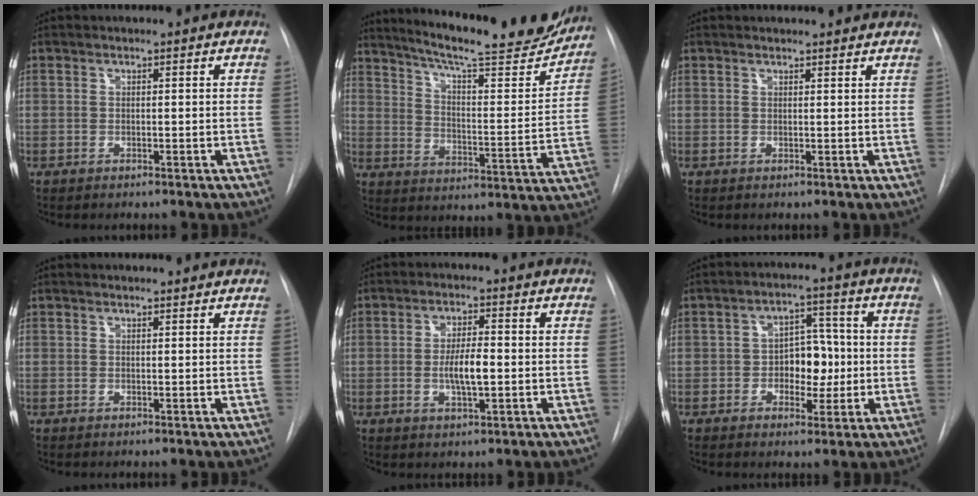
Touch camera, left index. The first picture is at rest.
{"total": 22.4, "force": [20.0, 2.5, 9.9], "torque": [-0.152, -0.052, 0.265]}
{"total": 3.3, "force": [3.2, 0.5, 0.6], "torque": [-0.009, 0.011, 0.031]}
{"total": 2.3, "force": [2.2, 0.3, 0.4], "torque": [-0.008, 0.011, 0.022]}
{"total": 5.1, "force": [-1.4, 1.1, 4.8], "torque": [-0.093, -0.008, -0.021]}
{"total": 6.8, "force": [-1.5, 4.0, 5.2], "torque": [-0.070, 0.011, -0.019]}